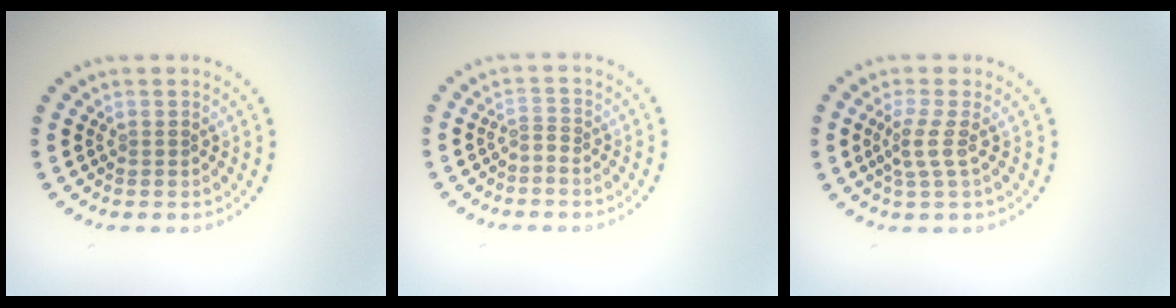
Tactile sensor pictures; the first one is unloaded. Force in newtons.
{"total": 0.8, "press": 0.3, "slide": 0.8}
{"total": 2.2, "press": 1.7, "slide": 1.4}